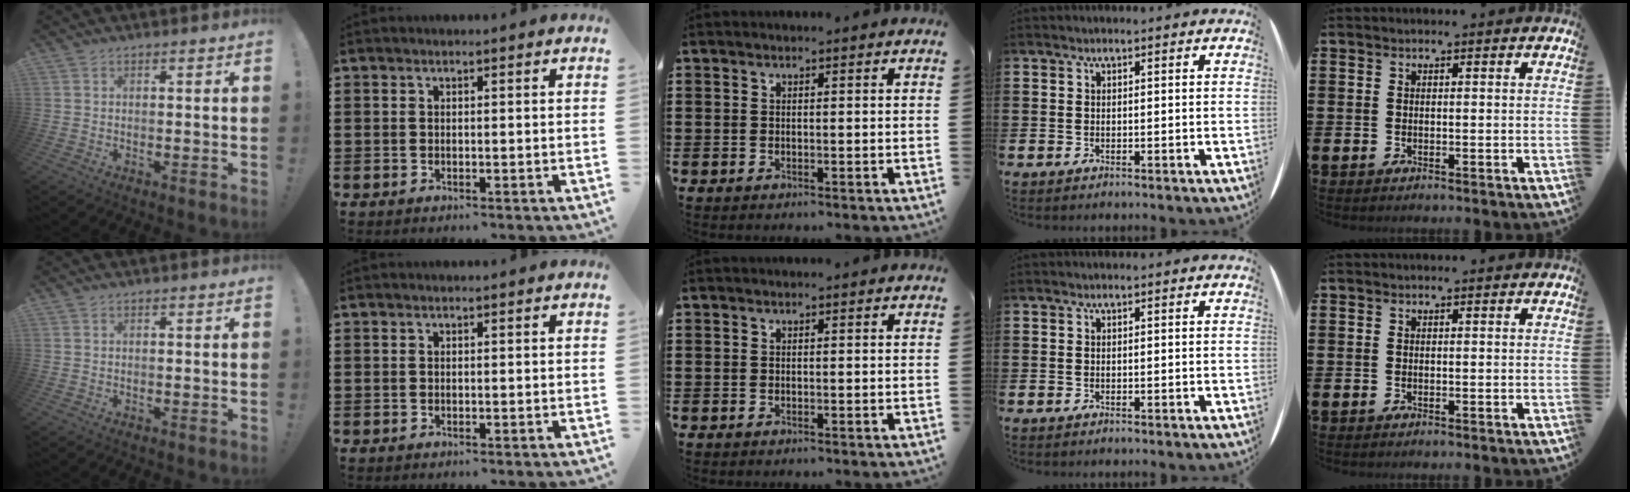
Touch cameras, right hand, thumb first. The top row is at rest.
{}